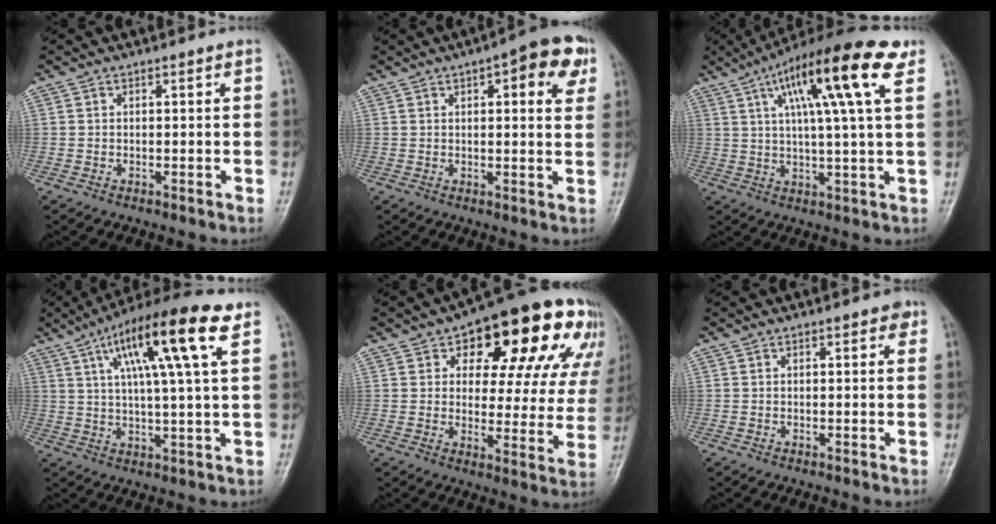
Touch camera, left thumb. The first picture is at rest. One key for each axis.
{"total": 10.0, "fx": 4.3, "fy": 3.5, "fz": 8.3, "tx": -0.077, "ty": -0.001, "tz": 0.046}
{"total": 17.4, "fx": 7.5, "fy": 2.5, "fz": 15.5, "tx": -0.243, "ty": 0.002, "tz": 0.113}
{"total": 16.1, "fx": 6.9, "fy": 2.1, "fz": 14.4, "tx": -0.244, "ty": 0.000, "tz": 0.112}
{"total": 22.6, "fx": 10.6, "fy": 11.0, "fz": 16.7, "tx": -0.168, "ty": 0.009, "tz": 0.143}
{"total": 1.2, "fx": 0.5, "fy": 0.7, "fz": 0.8, "tx": 0.000, "ty": 0.001, "tz": 0.002}